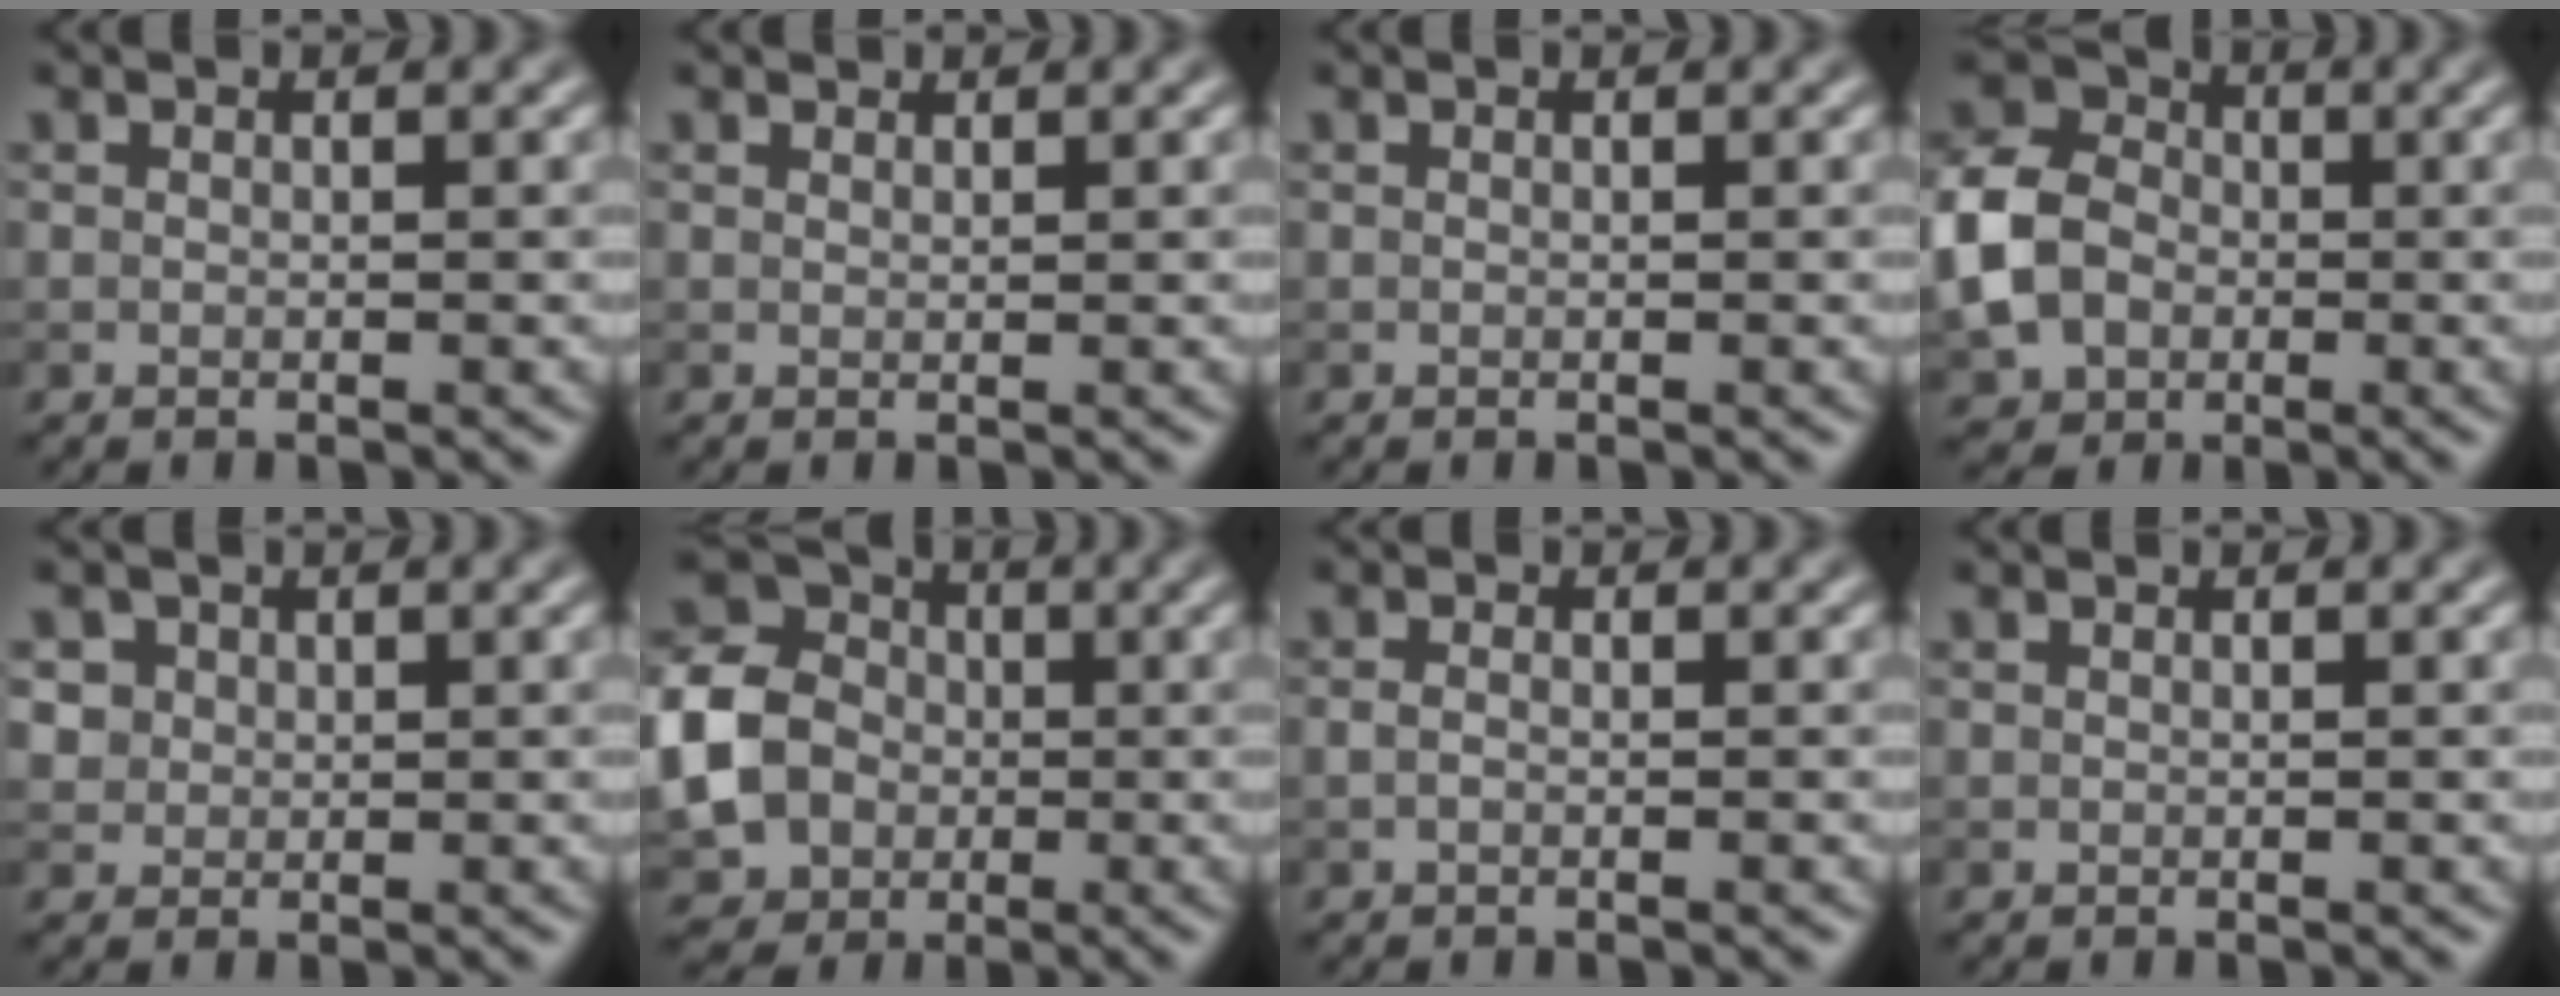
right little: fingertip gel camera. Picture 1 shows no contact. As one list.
[{"total": 0.8, "force": [0.8, 0.2, 0.1], "torque": [-0.001, -0.003, 0.011]}, {"total": 0.0}, {"total": 7.8, "force": [-1.6, 6.2, 4.4], "torque": [-0.109, 0.002, -0.046]}, {"total": 2.5, "force": [1.1, 2.1, 0.8], "torque": [-0.017, 0.002, 0.031]}, {"total": 11.3, "force": [-1.5, 9.7, 5.7], "torque": [-0.145, -0.007, -0.055]}, {"total": 0.8, "force": [-0.3, 0.3, 0.6], "torque": [-0.015, -0.001, -0.008]}, {"total": 0.0}]